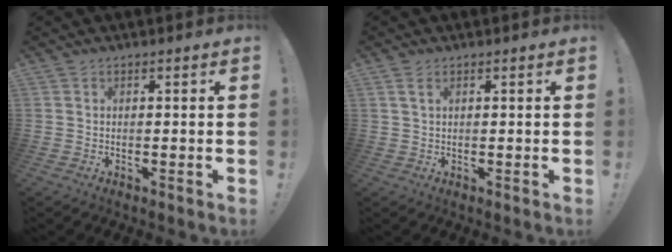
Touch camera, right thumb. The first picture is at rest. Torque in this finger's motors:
{"motor_torque": [-0.19, -0.12, 0.02, -0.05, 0.03]}